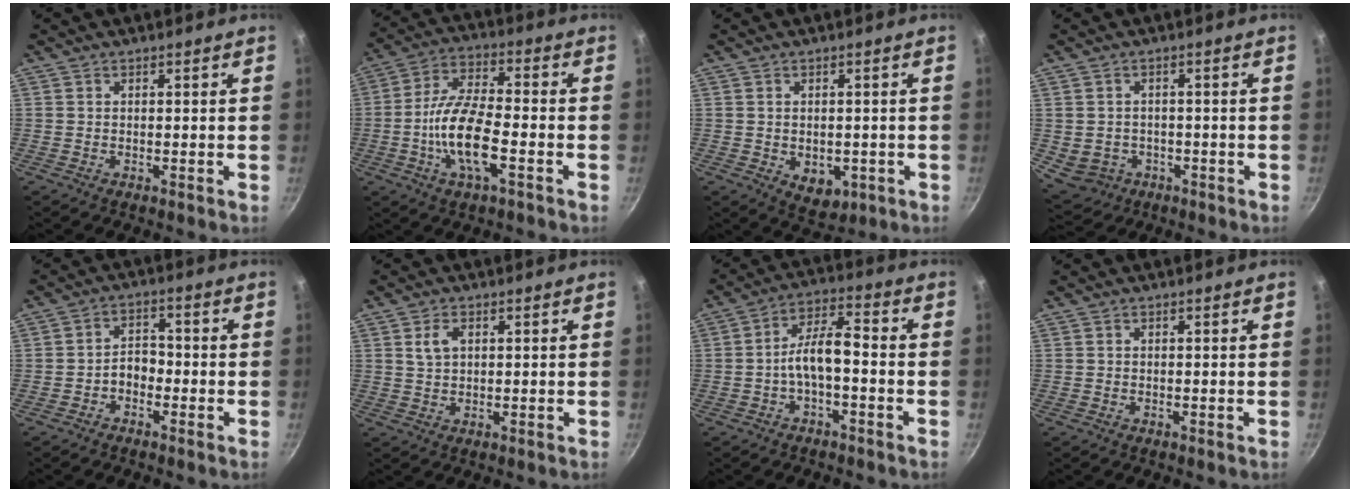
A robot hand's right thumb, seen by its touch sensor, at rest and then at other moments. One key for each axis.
{"total": 13.2, "fx": -3.5, "fy": 4.9, "fz": 11.7, "tx": -0.231, "ty": 0.024, "tz": -0.070}
{"total": 5.4, "fx": -1.3, "fy": 3.7, "fz": 3.7, "tx": -0.035, "ty": 0.000, "tz": -0.003}
{"total": 6.3, "fx": -1.7, "fy": 5.8, "fz": 1.8, "tx": -0.032, "ty": 0.012, "tz": -0.014}
{"total": 4.1, "fx": -1.7, "fy": 2.8, "fz": 2.4, "tx": -0.021, "ty": 0.024, "tz": -0.040}
{"total": 3.2, "fx": 1.1, "fy": 2.0, "fz": 2.3, "tx": -0.040, "ty": -0.001, "tz": 0.024}
{"total": 7.5, "fx": -1.7, "fy": 3.1, "fz": 6.6, "tx": -0.119, "ty": 0.041, "tz": -0.038}
{"total": 0.0}